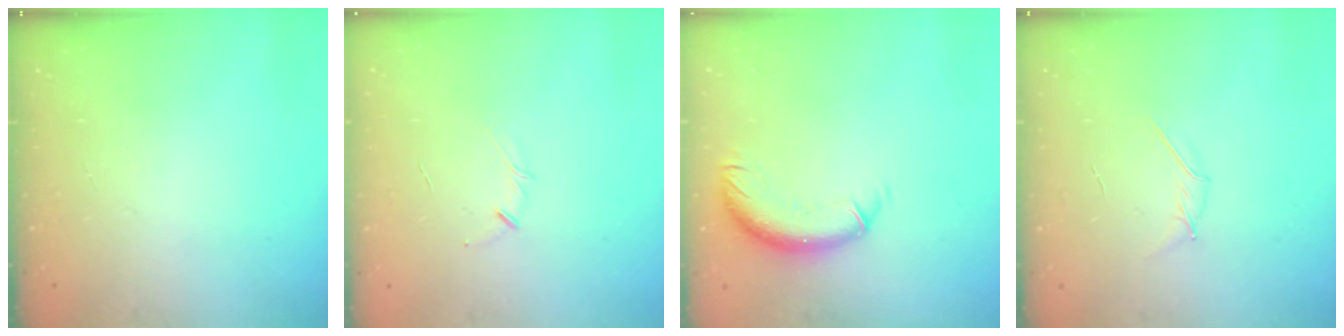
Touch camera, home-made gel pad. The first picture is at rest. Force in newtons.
{"total": 3.1, "press": 3.0, "slide": 0.7}
{"total": 10.0, "press": 9.9, "slide": 1.9}
{"total": 3.6, "press": 3.5, "slide": 0.9}